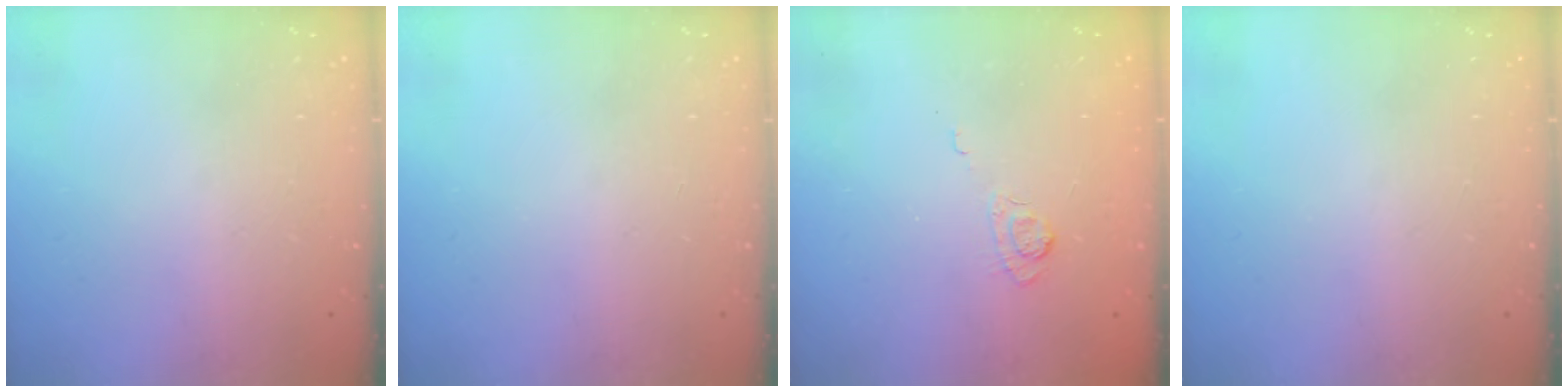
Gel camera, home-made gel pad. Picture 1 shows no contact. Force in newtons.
{"total": 0.0}
{"total": 3.2, "press": 2.8, "slide": 1.5}
{"total": 0.0}